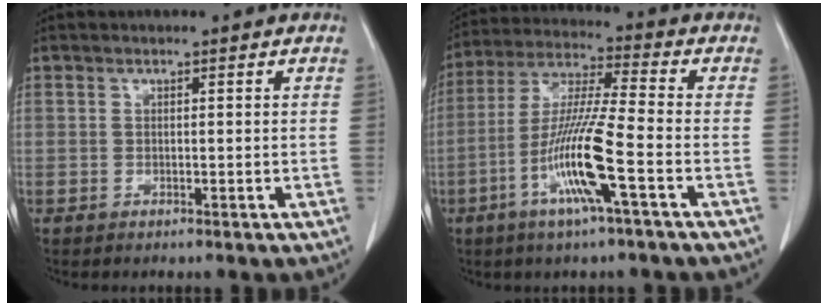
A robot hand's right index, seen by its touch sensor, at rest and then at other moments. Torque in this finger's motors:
{"motor_torque": [1.35, -0.79, 0.40, 0.14]}